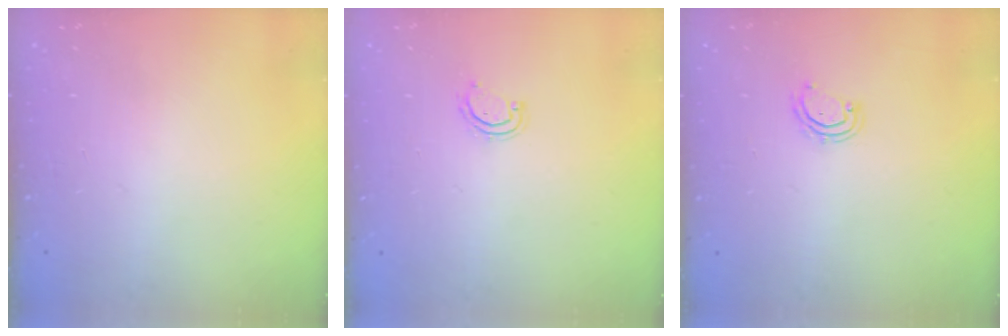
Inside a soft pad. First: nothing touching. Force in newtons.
{"total": 3.3, "press": 3.3, "slide": 0.2}
{"total": 4.1, "press": 4.1, "slide": 0.3}